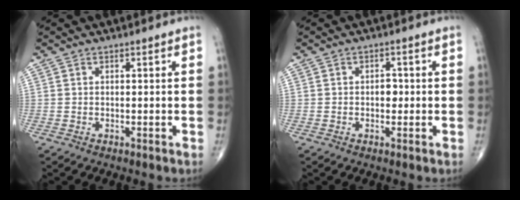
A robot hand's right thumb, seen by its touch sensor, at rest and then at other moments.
{"total": 2.2, "force": [-0.1, 1.5, 1.6], "torque": [-0.012, 0.004, -0.004]}